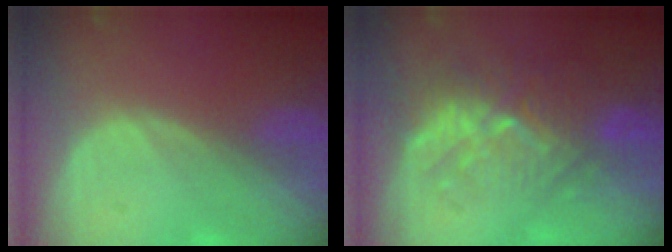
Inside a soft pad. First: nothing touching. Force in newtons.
{"total": 9.1, "press": 8.8, "slide": 2.4}